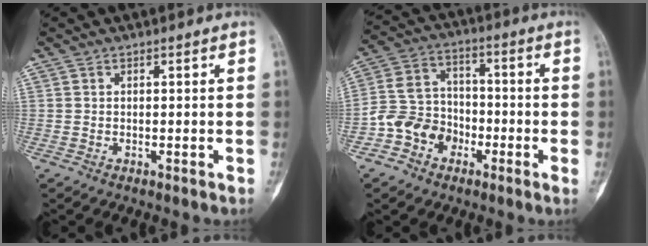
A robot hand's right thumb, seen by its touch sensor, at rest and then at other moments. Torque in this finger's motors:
{"motor_torque": [1.20, 1.16, 0.71, -0.44, -0.01]}